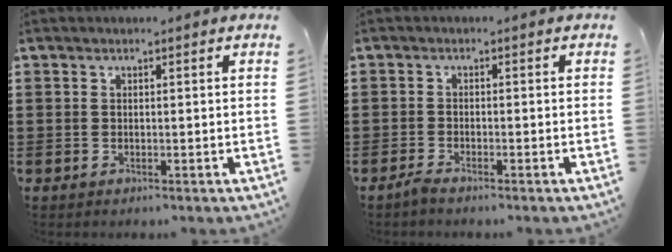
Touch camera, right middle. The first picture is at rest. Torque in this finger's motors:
{"motor_torque": [-0.08, -0.03, 0.08, 0.01]}